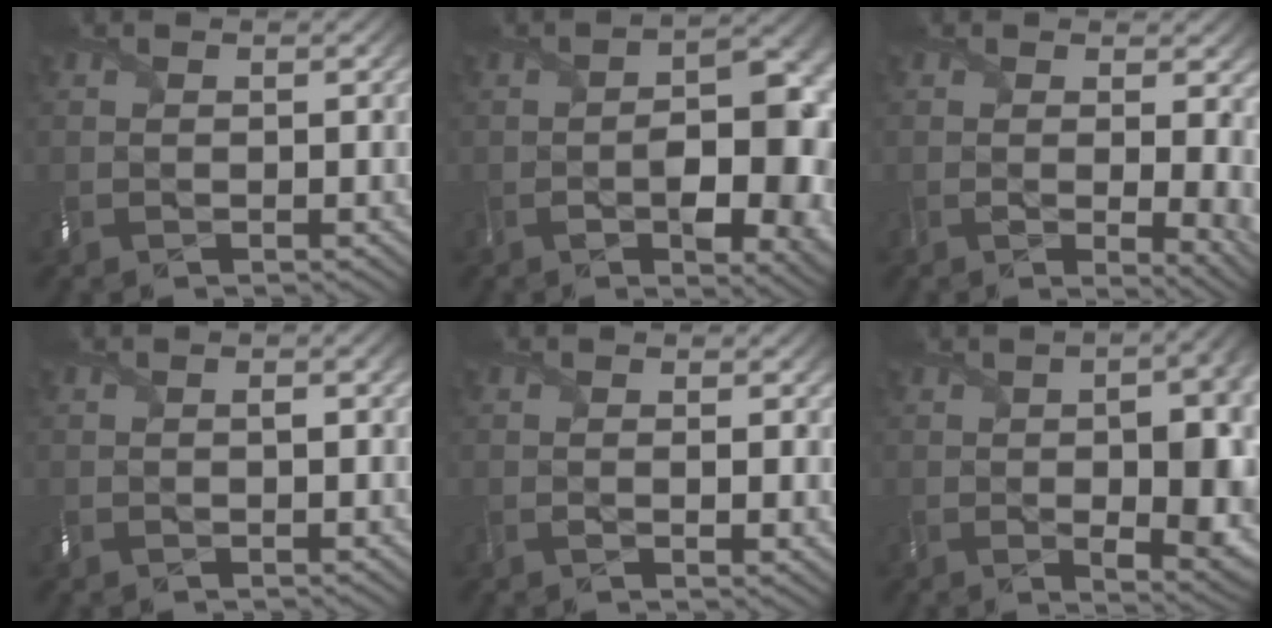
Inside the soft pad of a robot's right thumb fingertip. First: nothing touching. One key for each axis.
{"total": 11.0, "fx": -2.3, "fy": 5.5, "fz": 9.3, "tx": -0.129, "ty": -0.013, "tz": -0.033}
{"total": 6.4, "fx": -0.2, "fy": 2.8, "fz": 5.7, "tx": -0.079, "ty": -0.018, "tz": 0.006}
{"total": 1.1, "fx": 0.2, "fy": 0.3, "fz": 1.0, "tx": -0.018, "ty": 0.001, "tz": 0.001}
{"total": 1.5, "fx": 0.2, "fy": 0.6, "fz": 1.3, "tx": -0.026, "ty": -0.008, "tz": 0.004}
{"total": 14.0, "fx": -0.4, "fy": 5.4, "fz": 12.9, "tx": -0.167, "ty": -0.006, "tz": 0.006}